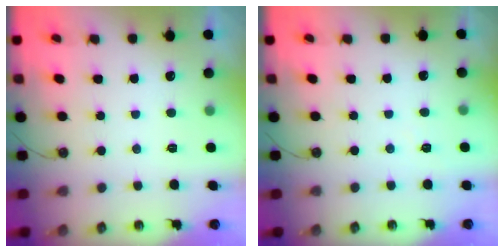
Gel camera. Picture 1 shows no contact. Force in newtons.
{"total": 3.5, "press": 3.5, "slide": 0.5}